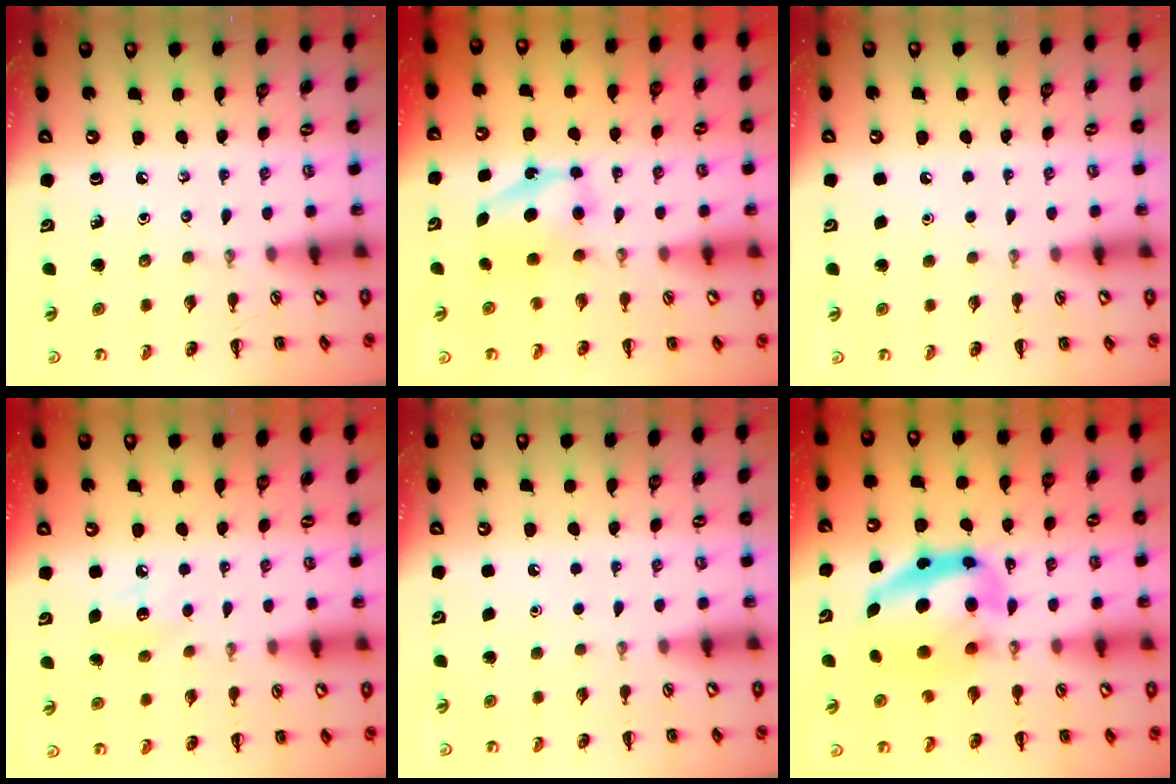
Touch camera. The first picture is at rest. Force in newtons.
{"total": 5.2, "press": 5.2, "slide": 0.8}
{"total": 1.7, "press": 1.7, "slide": 0.1}
{"total": 7.4, "press": 7.1, "slide": 2.0}
{"total": 1.7, "press": 1.7, "slide": 0.1}
{"total": 10.2, "press": 9.9, "slide": 2.4}